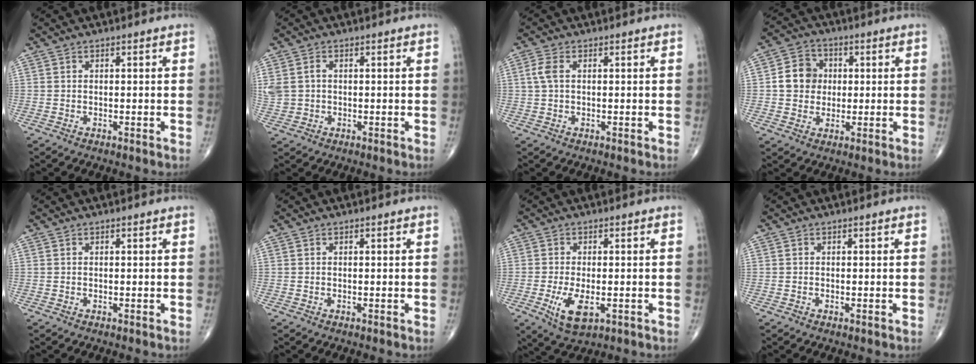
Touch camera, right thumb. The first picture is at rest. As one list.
[{"total": 5.3, "force": [0.6, 4.1, 3.2], "torque": [-0.082, 0.012, 0.020]}, {"total": 2.8, "force": [0.5, 1.5, 2.3], "torque": [-0.063, 0.011, 0.009]}, {"total": 7.7, "force": [0.6, 6.8, 3.6], "torque": [-0.037, 0.009, 0.002]}, {"total": 0.0}, {"total": 0.0}, {"total": 6.8, "force": [-2.1, 3.0, 5.7], "torque": [-0.104, -0.013, -0.029]}, {"total": 0.0}]